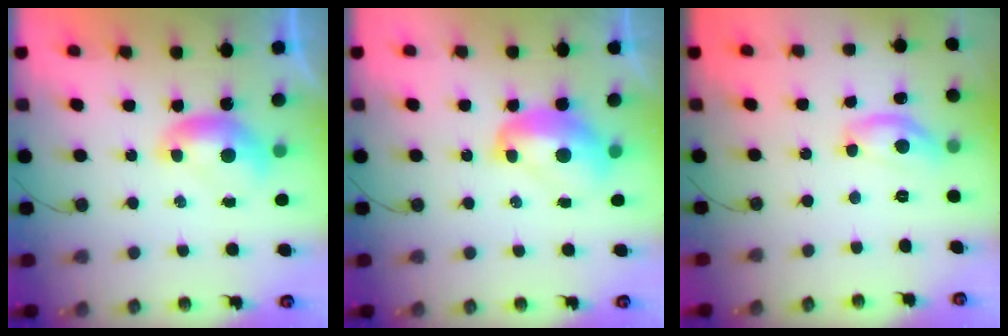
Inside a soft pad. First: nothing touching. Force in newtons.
{"total": 3.0, "press": 2.9, "slide": 0.5}
{"total": 7.2, "press": 7.2, "slide": 0.4}